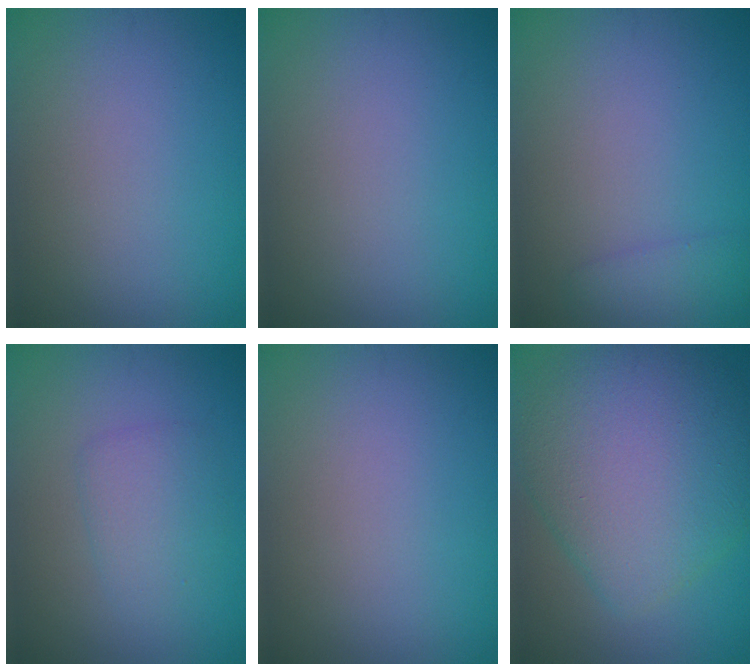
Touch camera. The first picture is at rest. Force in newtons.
{"total": 0.0}
{"total": 1.7, "press": 1.6, "slide": 0.2}
{"total": 2.3, "press": 2.3, "slide": 0.0}
{"total": 0.0}
{"total": 9.3, "press": 9.2, "slide": 0.2}